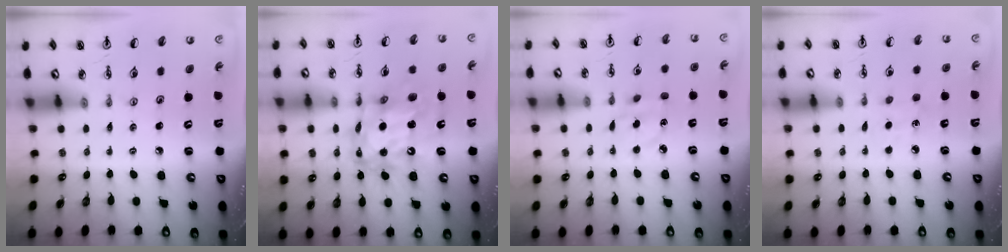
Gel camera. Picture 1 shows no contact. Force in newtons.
{"total": 14.6, "press": 14.5, "slide": 1.3}
{"total": 3.6, "press": 3.5, "slide": 0.9}
{"total": 3.8, "press": 3.8, "slide": 0.4}